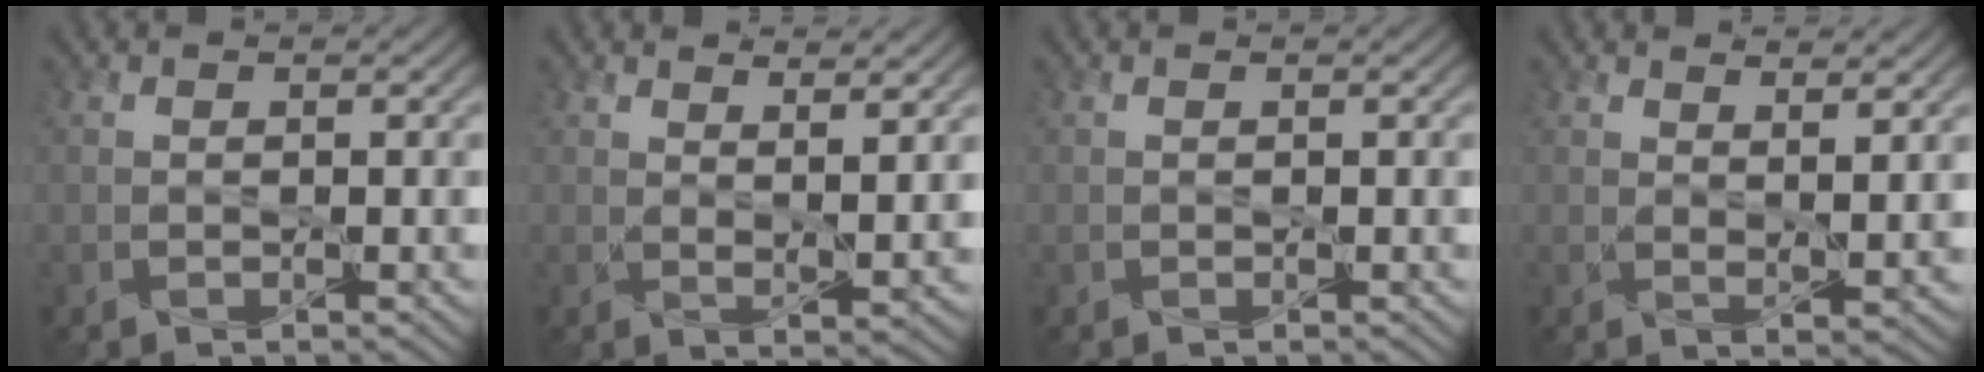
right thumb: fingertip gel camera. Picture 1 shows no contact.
{"total": 4.4, "force": [3.0, 0.8, 3.1], "torque": [-0.061, -0.005, 0.059]}
{"total": 0.0}
{"total": 3.9, "force": [2.7, 0.6, 2.7], "torque": [-0.055, -0.004, 0.055]}